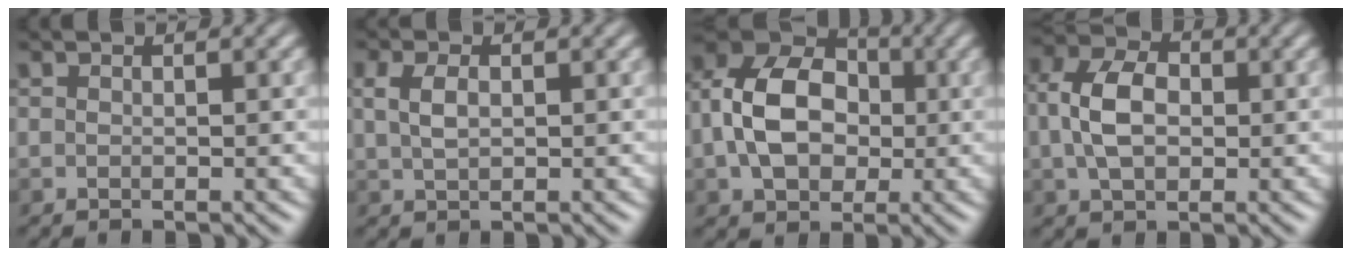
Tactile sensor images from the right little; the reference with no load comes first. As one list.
[{"total": 2.2, "force": [0.5, 1.3, 1.7], "torque": [-0.043, 0.001, 0.009]}, {"total": 9.1, "force": [-0.3, 6.7, 6.2], "torque": [-0.133, 0.008, -0.012]}, {"total": 5.3, "force": [0.1, 3.6, 3.8], "torque": [-0.079, 0.008, -0.003]}]